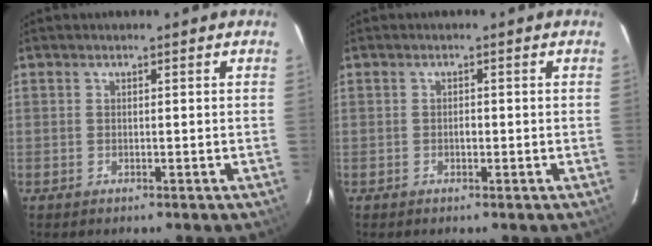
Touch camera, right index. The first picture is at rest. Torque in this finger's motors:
{"motor_torque": [0.11, 0.03, 0.19, 0.03]}